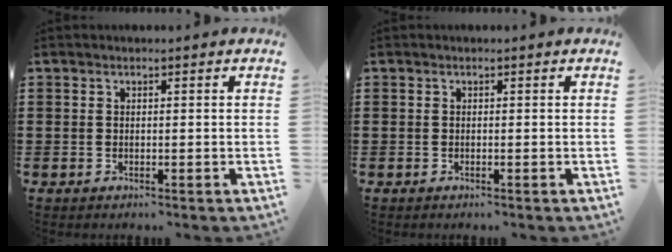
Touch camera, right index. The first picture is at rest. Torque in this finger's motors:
{"motor_torque": [0.08, -0.32, -0.01, 0.04]}